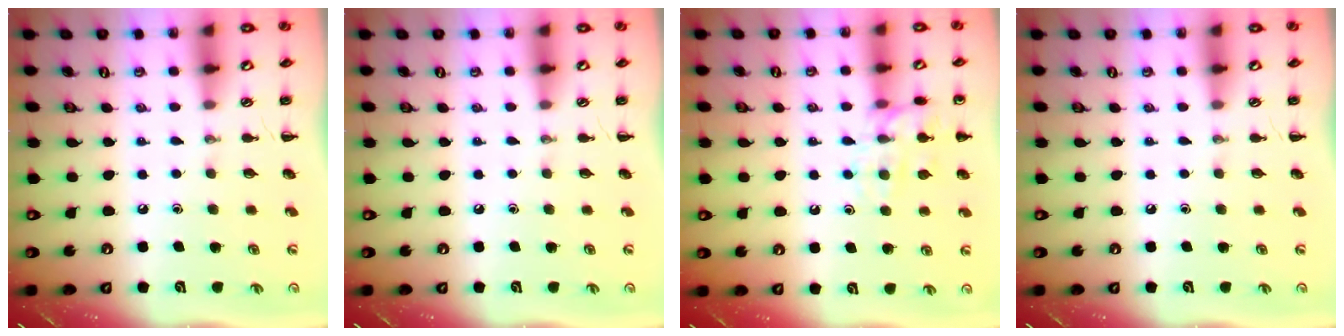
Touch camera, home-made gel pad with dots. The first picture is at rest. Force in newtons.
{"total": 0.0}
{"total": 13.3, "press": 13.2, "slide": 0.9}
{"total": 0.0}